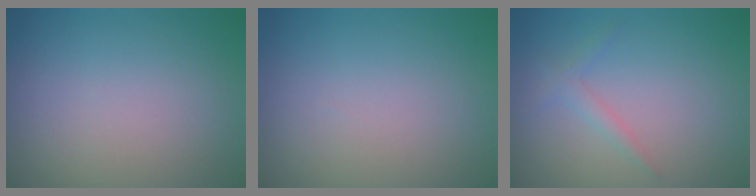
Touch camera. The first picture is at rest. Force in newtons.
{"total": 0.0}
{"total": 1.3, "press": 1.3, "slide": 0.1}